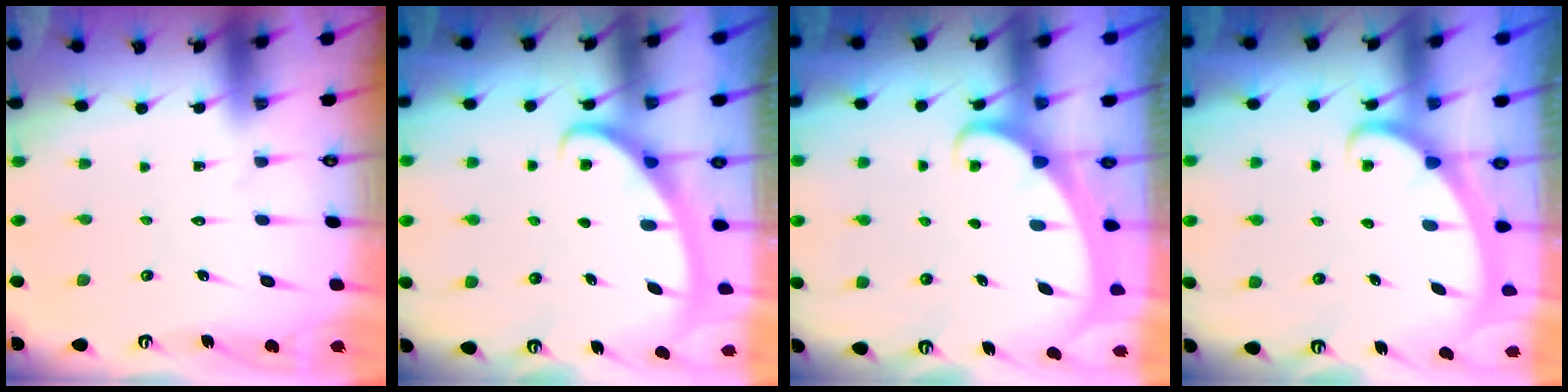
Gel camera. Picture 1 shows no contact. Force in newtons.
{"total": 2.8, "press": 2.8, "slide": 0.4}
{"total": 2.0, "press": 2.0, "slide": 0.2}
{"total": 1.9, "press": 1.9, "slide": 0.1}